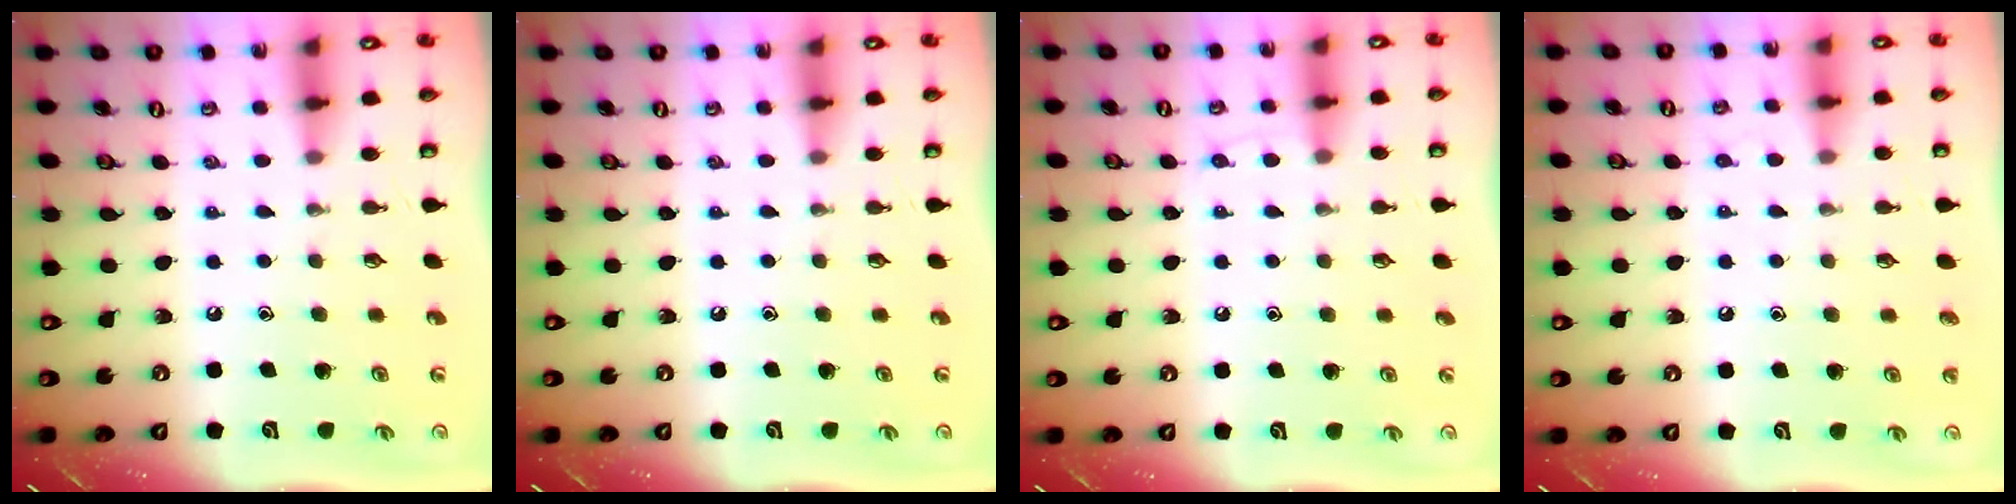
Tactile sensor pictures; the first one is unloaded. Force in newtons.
{"total": 0.0}
{"total": 4.7, "press": 4.7, "slide": 0.6}
{"total": 5.2, "press": 5.2, "slide": 0.6}